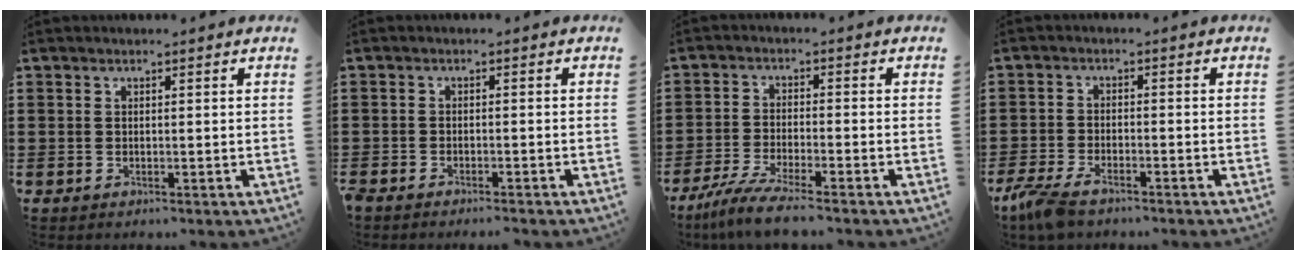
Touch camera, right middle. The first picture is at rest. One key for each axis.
{"total": 1.6, "fx": -1.5, "fy": 0.0, "fz": 0.2, "tx": -0.007, "ty": 0.002, "tz": -0.031}
{"total": 5.4, "fx": -4.7, "fy": -0.4, "fz": 2.7, "tx": -0.073, "ty": -0.025, "tz": -0.093}
{"total": 4.2, "fx": -3.3, "fy": 1.1, "fz": 2.3, "tx": -0.074, "ty": -0.010, "tz": -0.073}